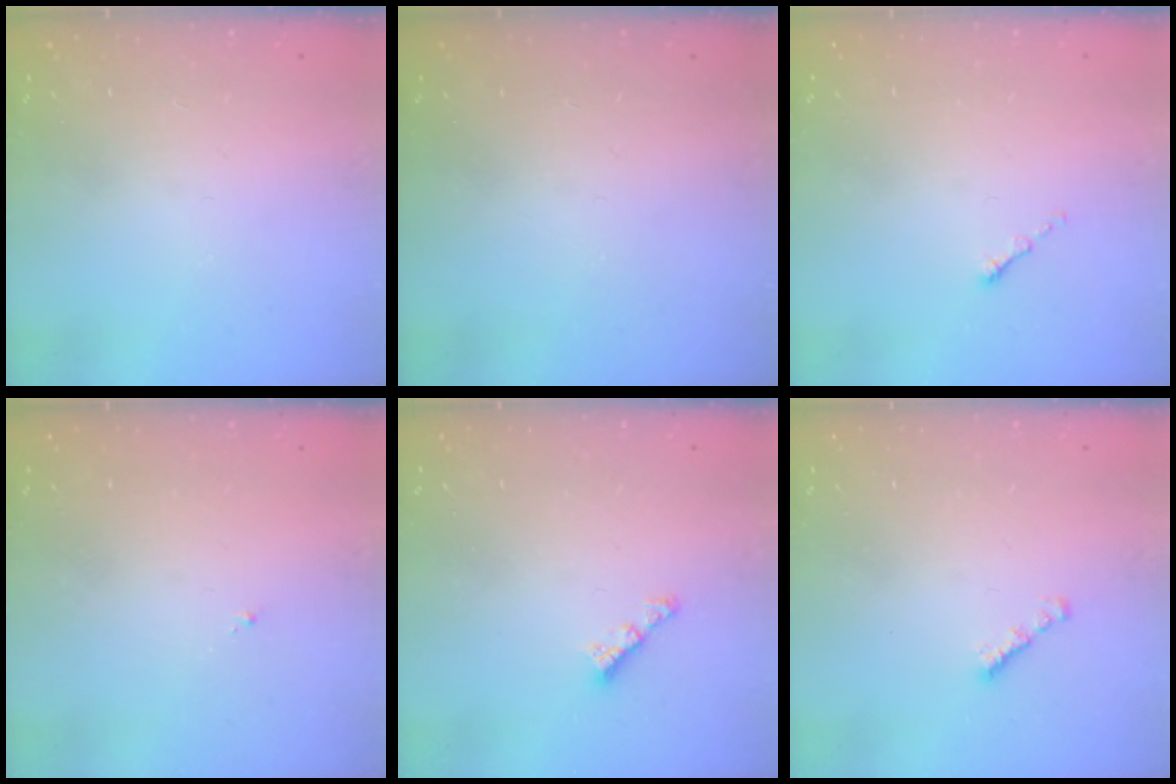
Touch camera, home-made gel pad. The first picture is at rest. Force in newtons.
{"total": 0.0}
{"total": 0.0}
{"total": 0.8, "press": 0.7, "slide": 0.3}
{"total": 3.4, "press": 3.3, "slide": 0.6}
{"total": 1.0, "press": 0.8, "slide": 0.5}